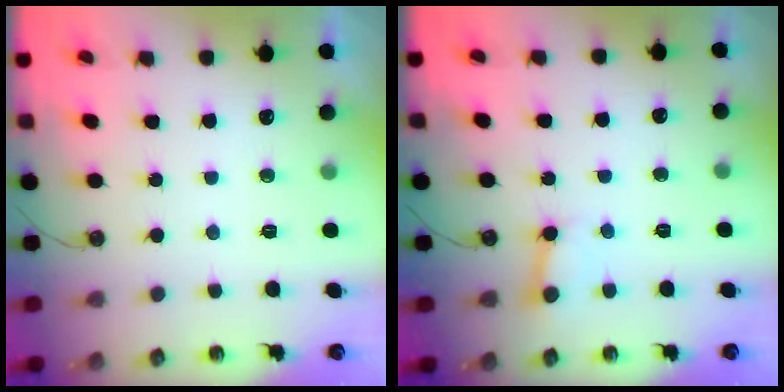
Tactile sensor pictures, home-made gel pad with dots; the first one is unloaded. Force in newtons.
{"total": 5.8, "press": 5.8, "slide": 0.5}